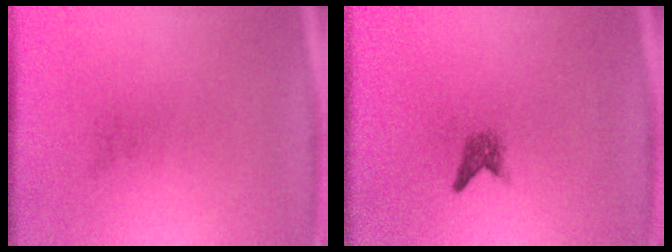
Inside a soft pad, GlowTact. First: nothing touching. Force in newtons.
{"total": 1.5}